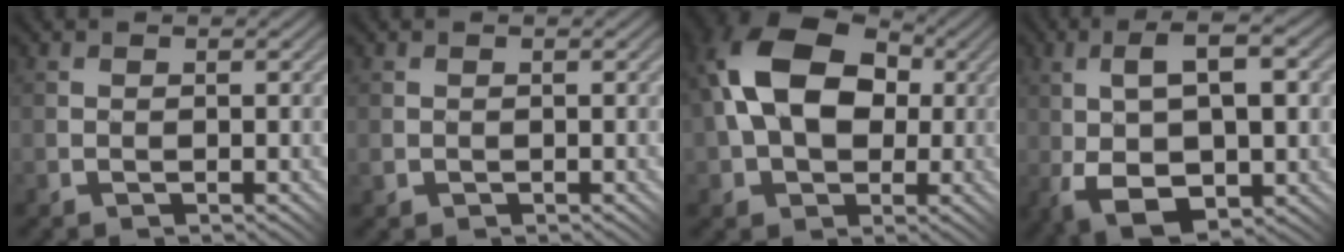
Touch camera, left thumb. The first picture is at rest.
{"total": 0.7, "force": [-0.1, 0.7, 0.2], "torque": [-0.007, -0.003, 0.000]}
{"total": 14.8, "force": [2.3, 10.0, 10.6], "torque": [-0.201, 0.015, 0.035]}
{"total": 11.3, "force": [0.2, 5.3, 10.0], "torque": [-0.187, -0.004, 0.008]}